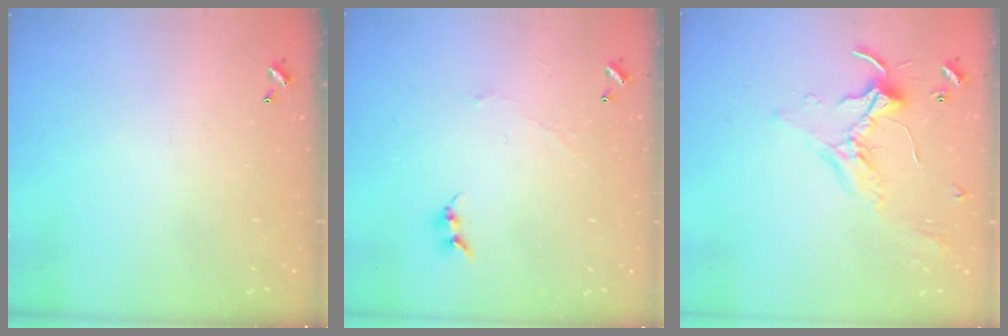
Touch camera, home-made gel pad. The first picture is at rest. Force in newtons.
{"total": 0.7, "press": 0.4, "slide": 0.6}
{"total": 1.7, "press": 1.6, "slide": 0.2}